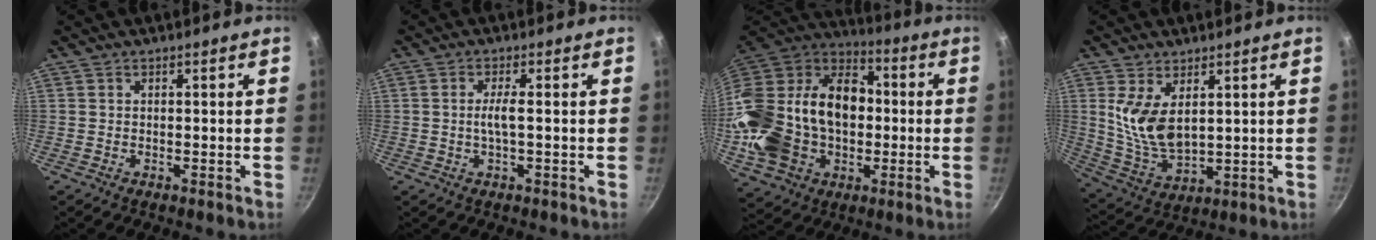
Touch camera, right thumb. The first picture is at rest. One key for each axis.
{"total": 2.9, "fx": -0.2, "fy": 0.3, "fz": 2.9, "tx": -0.063, "ty": 0.005, "tz": -0.003}
{"total": 30.8, "fx": -1.8, "fy": 22.3, "fz": 21.2, "tx": -0.412, "ty": 0.054, "tz": -0.024}
{"total": 10.5, "fx": 3.2, "fy": 5.7, "fz": 8.2, "tx": -0.155, "ty": -0.034, "tz": 0.075}